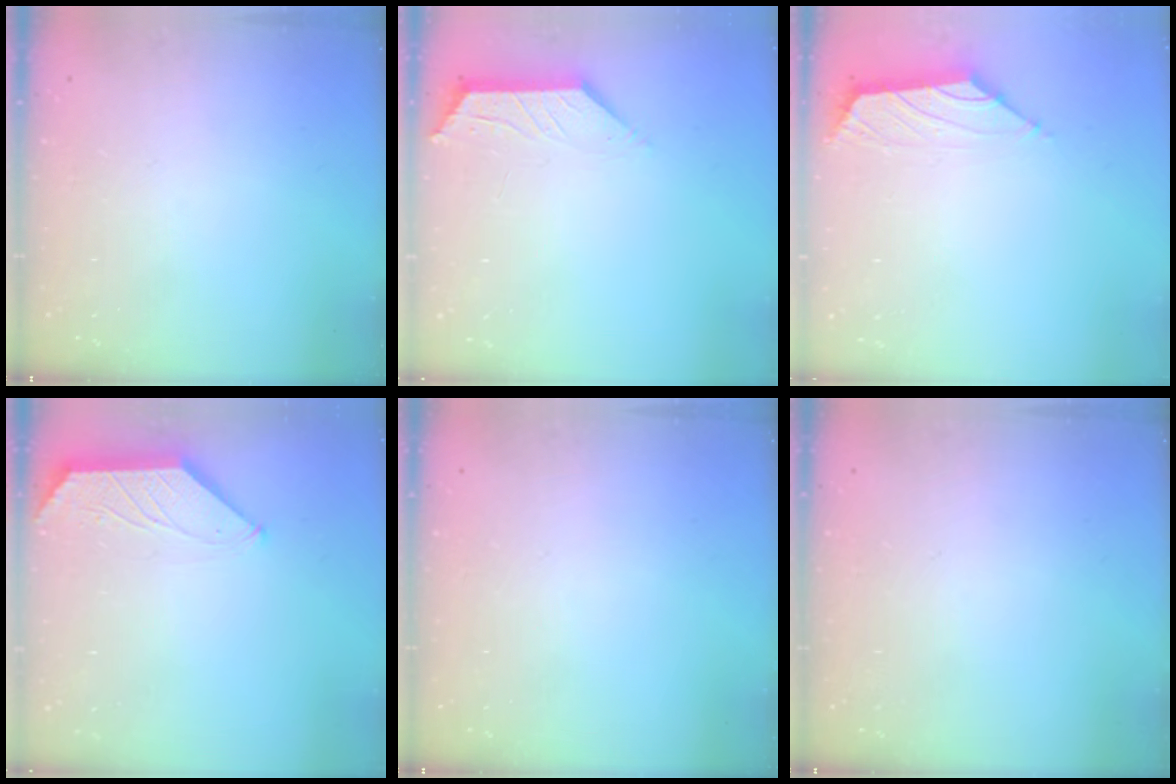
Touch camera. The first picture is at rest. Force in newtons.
{"total": 2.1, "press": 2.1, "slide": 0.4}
{"total": 1.5, "press": 1.4, "slide": 0.5}
{"total": 1.6, "press": 1.6, "slide": 0.3}
{"total": 0.0}
{"total": 0.0}